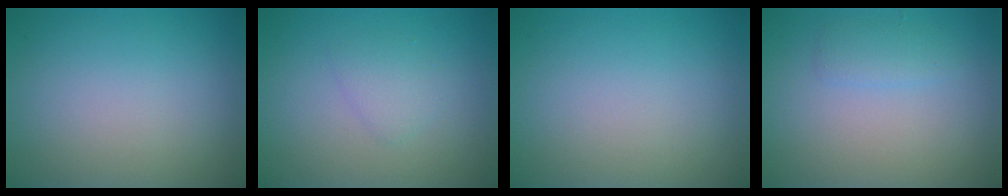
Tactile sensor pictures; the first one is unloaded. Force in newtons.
{"total": 1.4, "press": 1.4, "slide": 0.0}
{"total": 0.0}
{"total": 1.4, "press": 1.4, "slide": 0.1}